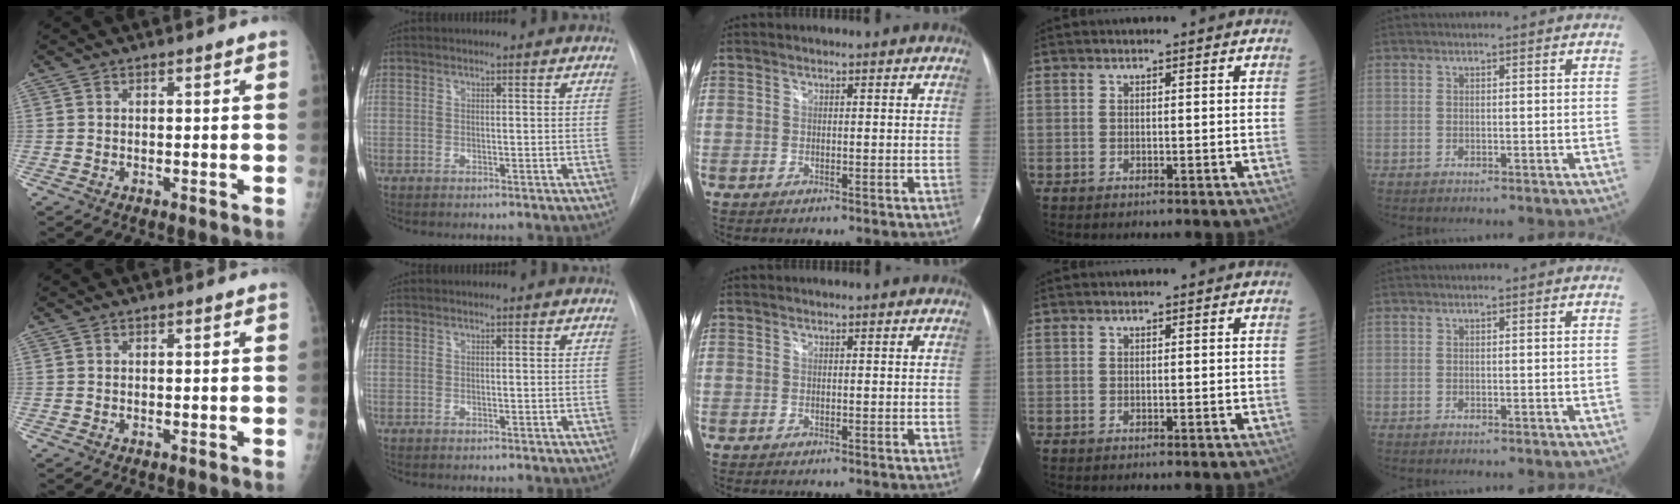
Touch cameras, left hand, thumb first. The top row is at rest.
{}